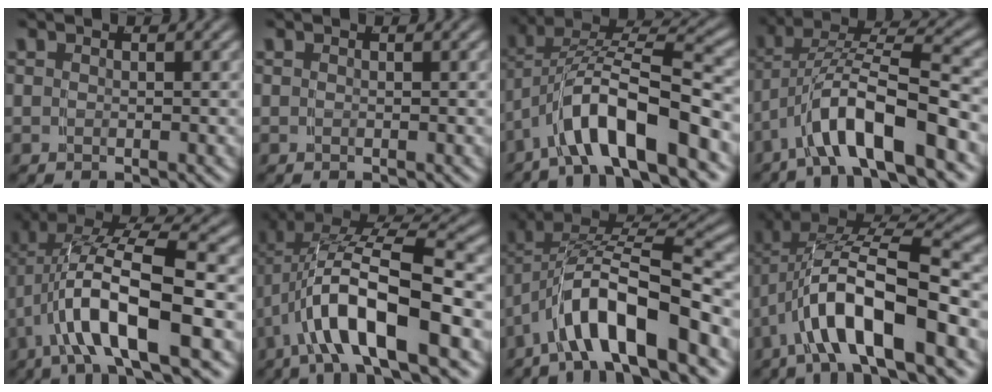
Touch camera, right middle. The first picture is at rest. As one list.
[{"total": 0.6, "force": [0.1, -0.5, -0.3], "torque": [0.011, 0.007, -0.002]}, {"total": 6.5, "force": [-1.6, 3.2, 5.4], "torque": [-0.103, -0.005, -0.027]}, {"total": 5.7, "force": [-1.3, 2.4, 5.0], "torque": [-0.095, -0.002, -0.022]}, {"total": 7.9, "force": [0.0, 2.6, 7.4], "torque": [-0.137, 0.006, 0.000]}, {"total": 8.0, "force": [-0.7, 3.0, 7.4], "torque": [-0.129, 0.005, -0.010]}, {"total": 7.7, "force": [-1.6, 4.0, 6.3], "torque": [-0.121, -0.002, -0.026]}, {"total": 7.8, "force": [-1.2, 3.4, 6.9], "torque": [-0.130, -0.001, -0.017]}]